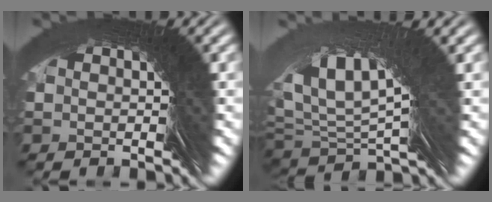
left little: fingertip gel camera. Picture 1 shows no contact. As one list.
[{"total": 4.7, "force": [3.2, -2.0, 2.8], "torque": [-0.045, 0.044, 0.049]}]